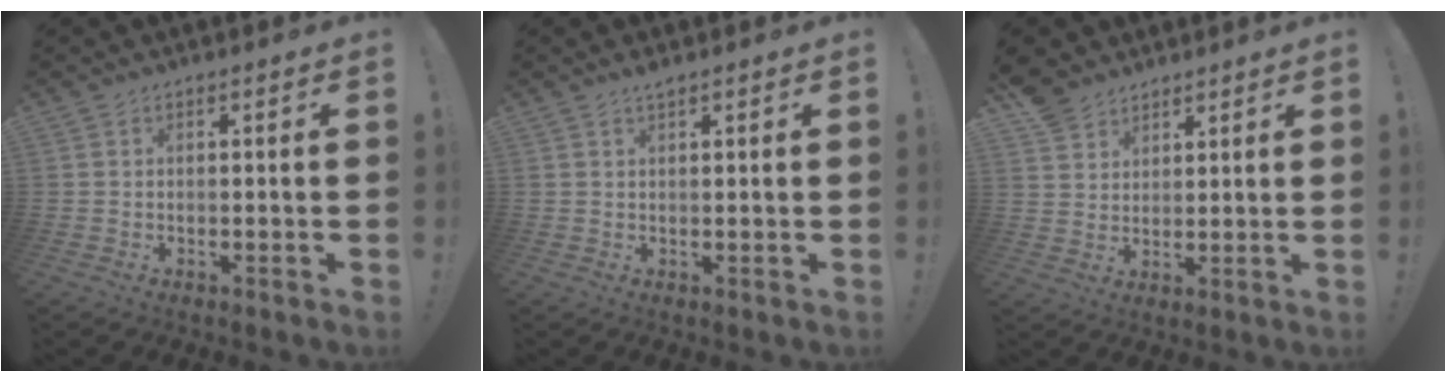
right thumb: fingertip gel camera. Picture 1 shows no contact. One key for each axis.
{"total": 1.6, "fx": 1.4, "fy": 0.1, "fz": 0.8, "tx": -0.012, "ty": -0.006, "tz": 0.024}
{"total": 6.6, "fx": 5.0, "fy": 4.3, "fz": 0.6, "tx": -0.009, "ty": -0.040, "tz": 0.100}